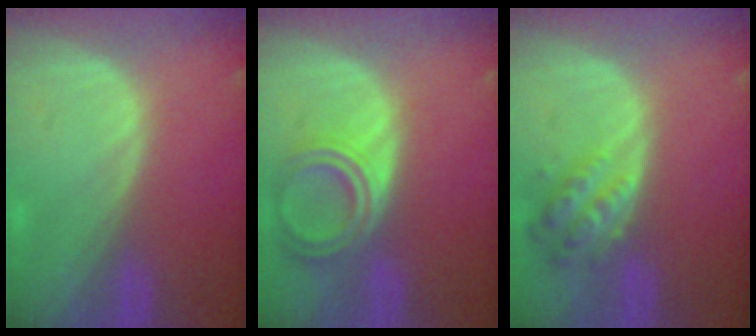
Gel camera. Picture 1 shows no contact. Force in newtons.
{"total": 6.6, "press": 6.0, "slide": 2.8}
{"total": 6.0, "press": 5.6, "slide": 2.3}